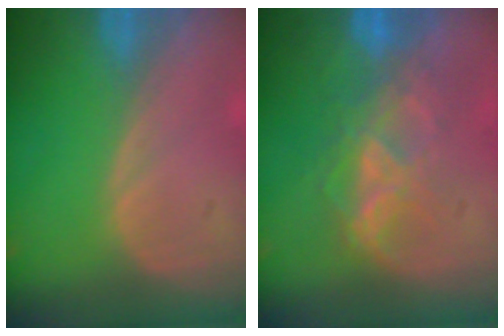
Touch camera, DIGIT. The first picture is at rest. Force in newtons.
{"total": 7.0, "press": 6.7, "slide": 2.2}